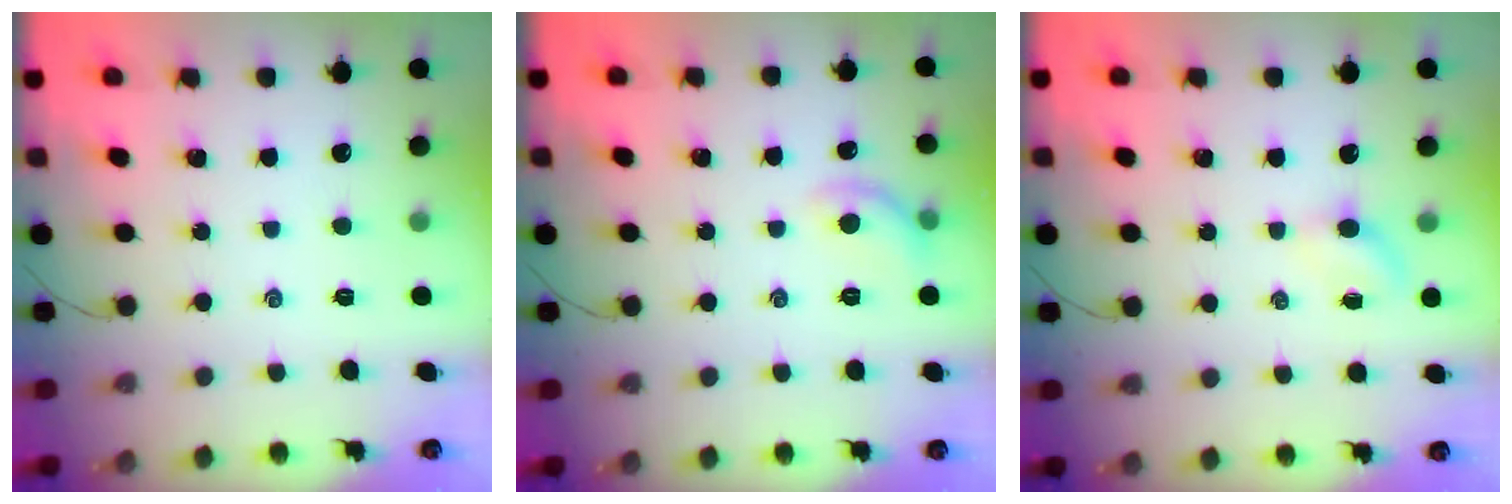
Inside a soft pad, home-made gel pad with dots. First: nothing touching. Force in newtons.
{"total": 7.0, "press": 6.9, "slide": 1.1}
{"total": 2.8, "press": 2.7, "slide": 0.9}